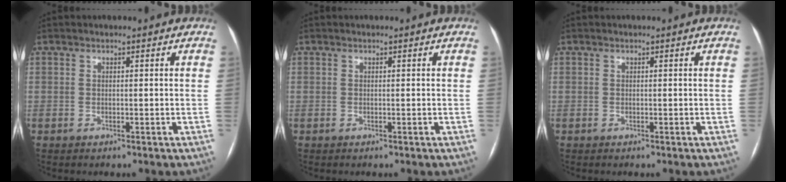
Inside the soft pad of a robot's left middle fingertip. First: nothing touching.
{"total": 0.0}
{"total": 0.0}